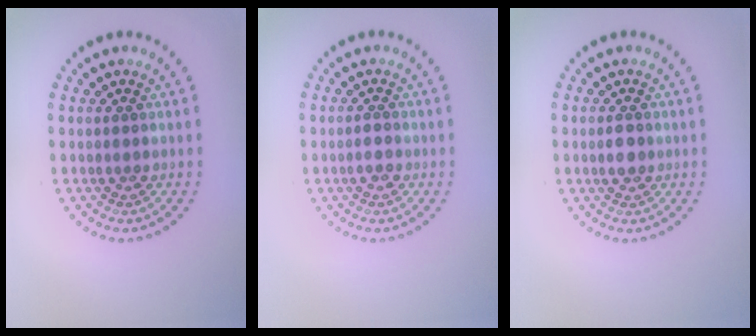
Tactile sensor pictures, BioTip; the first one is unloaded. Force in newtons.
{"total": 1.1, "press": 1.1, "slide": 0.4}
{"total": 1.5, "press": 1.5, "slide": 0.3}